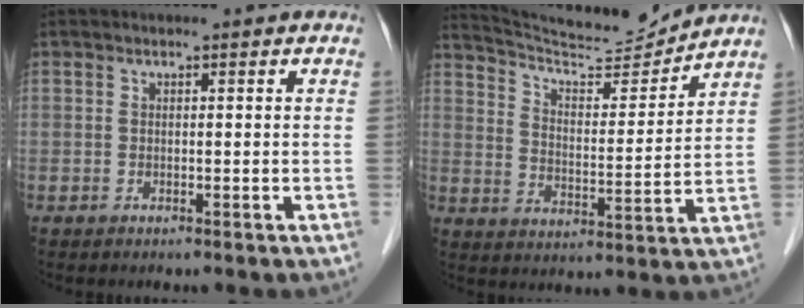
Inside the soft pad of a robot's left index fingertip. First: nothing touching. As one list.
[{"total": 12.7, "force": [12.4, -0.6, 2.4], "torque": [-0.049, -0.011, 0.203]}]